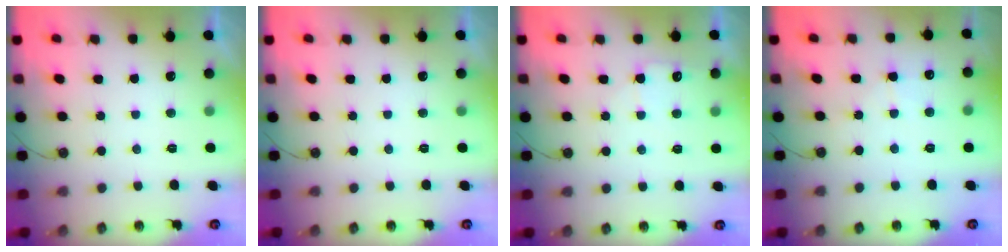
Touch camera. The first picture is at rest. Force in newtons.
{"total": 0.0}
{"total": 6.6, "press": 6.5, "slide": 0.7}
{"total": 3.0, "press": 2.9, "slide": 0.5}